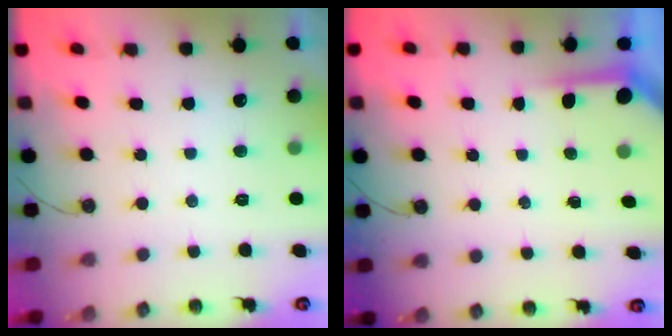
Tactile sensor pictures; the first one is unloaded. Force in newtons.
{"total": 3.8, "press": 3.8, "slide": 0.4}